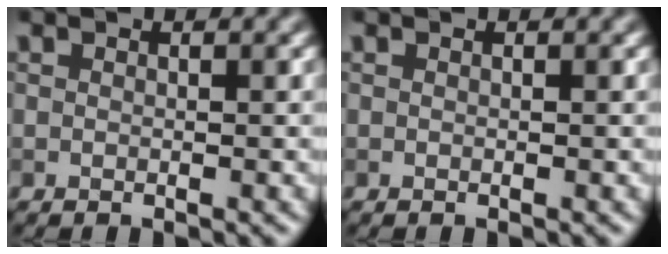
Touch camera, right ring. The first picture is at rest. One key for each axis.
{"total": 0.0}